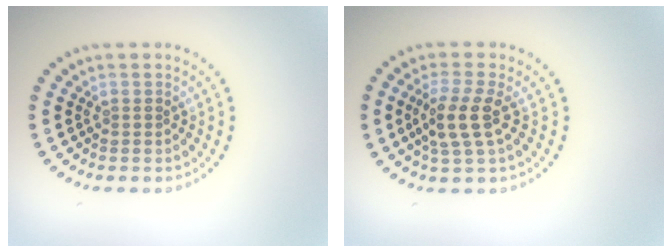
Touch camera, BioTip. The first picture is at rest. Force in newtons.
{"total": 3.4, "press": 3.1, "slide": 1.5}